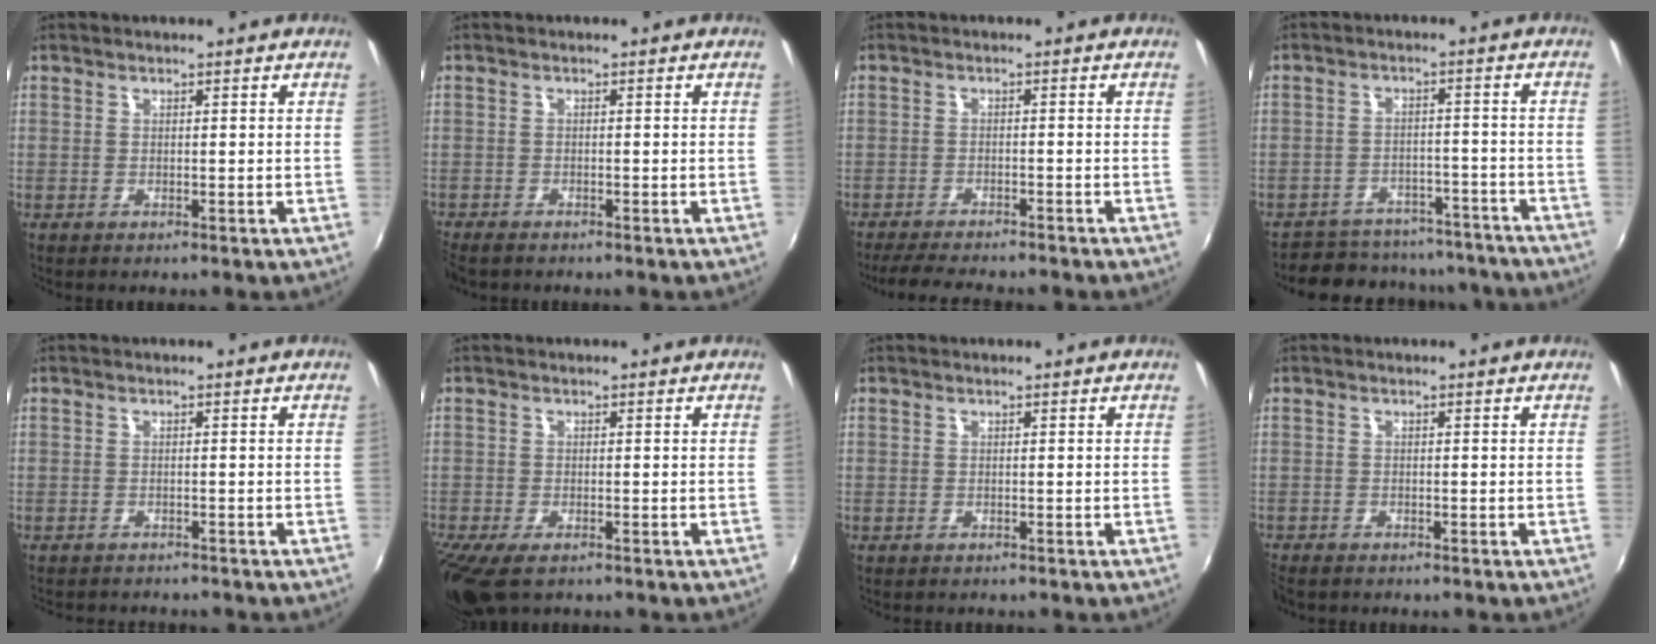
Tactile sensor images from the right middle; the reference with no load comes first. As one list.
[{"total": 2.8, "force": [-2.5, 0.9, 0.9], "torque": [-0.029, -0.015, -0.050]}, {"total": 8.2, "force": [-7.4, 0.9, 3.5], "torque": [-0.085, -0.019, -0.117]}, {"total": 18.1, "force": [-16.0, 6.8, 4.8], "torque": [-0.107, 0.027, -0.195]}, {"total": 3.4, "force": [-3.2, 0.9, 0.9], "torque": [-0.026, -0.012, -0.047]}, {"total": 6.9, "force": [-4.8, 2.5, 4.2], "torque": [-0.102, -0.034, -0.087]}, {"total": 0.5, "force": [-0.4, 0.3, 0.0], "torque": [-0.001, 0.000, -0.007]}, {"total": 2.1, "force": [-1.9, 0.7, 0.5], "torque": [-0.020, -0.010, -0.038]}]